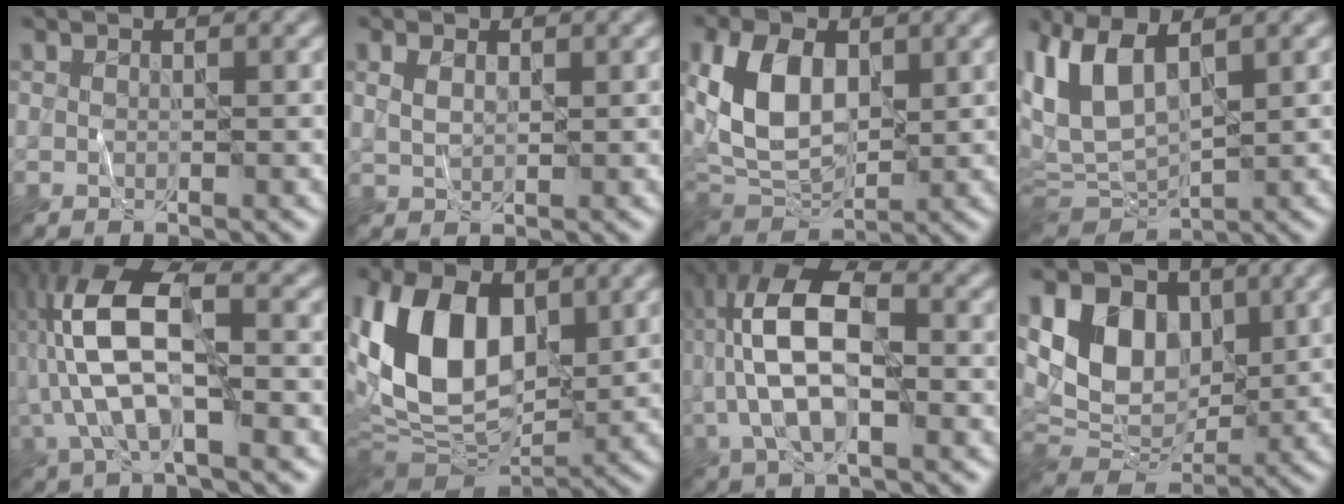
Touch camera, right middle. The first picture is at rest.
{"total": 1.7, "force": [0.8, 0.9, 1.2], "torque": [-0.028, 0.001, 0.020]}
{"total": 8.7, "force": [1.7, 5.6, 6.4], "torque": [-0.148, 0.002, 0.028]}
{"total": 8.1, "force": [2.7, 3.8, 6.6], "torque": [-0.162, 0.005, 0.051]}
{"total": 9.7, "force": [-0.5, 3.7, 9.0], "torque": [-0.190, 0.021, -0.016]}
{"total": 12.8, "force": [2.0, 8.1, 9.6], "torque": [-0.205, 0.005, 0.026]}
{"total": 8.9, "force": [-1.0, 3.9, 7.9], "torque": [-0.158, 0.026, -0.027]}
{"total": 9.0, "force": [2.8, 6.5, 5.7], "torque": [-0.107, -0.005, 0.045]}